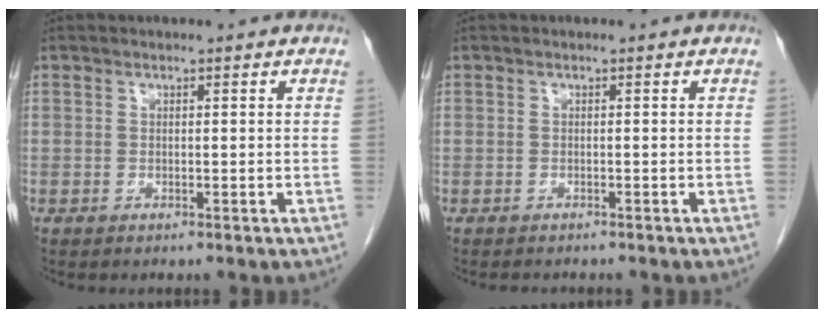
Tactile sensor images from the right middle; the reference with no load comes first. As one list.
[{"total": 1.8, "force": [-1.6, 0.5, 0.6], "torque": [-0.013, -0.006, -0.018]}]